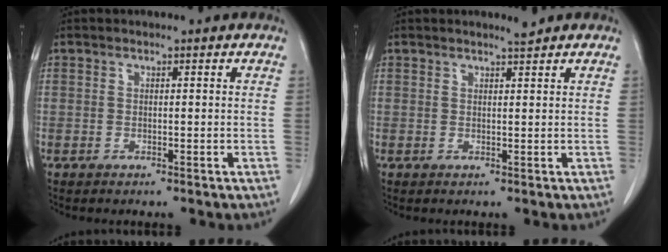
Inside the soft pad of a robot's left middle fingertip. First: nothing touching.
{"total": 0.9, "force": [0.8, -0.2, 0.1], "torque": [-0.012, -0.008, 0.016]}